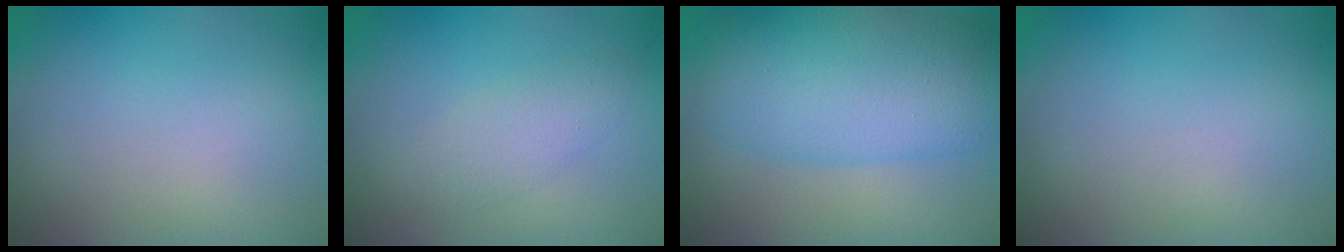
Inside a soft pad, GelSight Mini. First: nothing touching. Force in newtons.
{"total": 2.2, "press": 2.2, "slide": 0.0}
{"total": 9.3, "press": 9.3, "slide": 0.2}
{"total": 0.0}